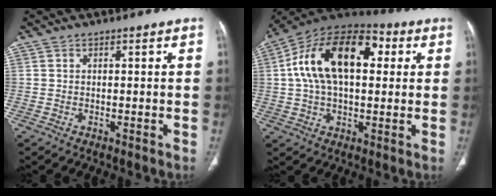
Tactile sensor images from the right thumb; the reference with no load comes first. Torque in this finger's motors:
{"motor_torque": [2.45, 2.56, 0.60, -0.16, 0.35]}